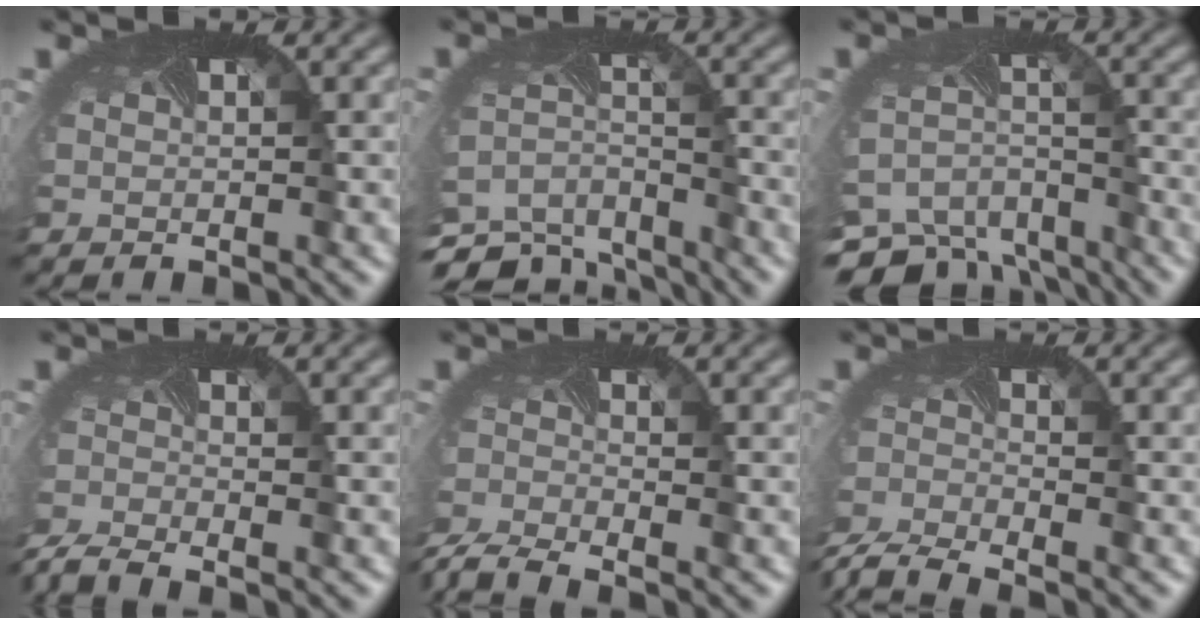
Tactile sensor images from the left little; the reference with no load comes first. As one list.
[{"total": 6.4, "force": [-5.8, 2.3, 1.4], "torque": [-0.047, -0.030, -0.096]}, {"total": 9.0, "force": [-7.9, 3.6, 2.3], "torque": [-0.049, -0.018, -0.122]}, {"total": 3.7, "force": [-3.5, 0.4, 1.3], "torque": [-0.037, -0.023, -0.076]}, {"total": 5.0, "force": [-4.5, 0.9, 2.0], "torque": [-0.057, -0.032, -0.091]}, {"total": 5.9, "force": [-5.4, 1.1, 2.2], "torque": [-0.064, -0.037, -0.104]}]